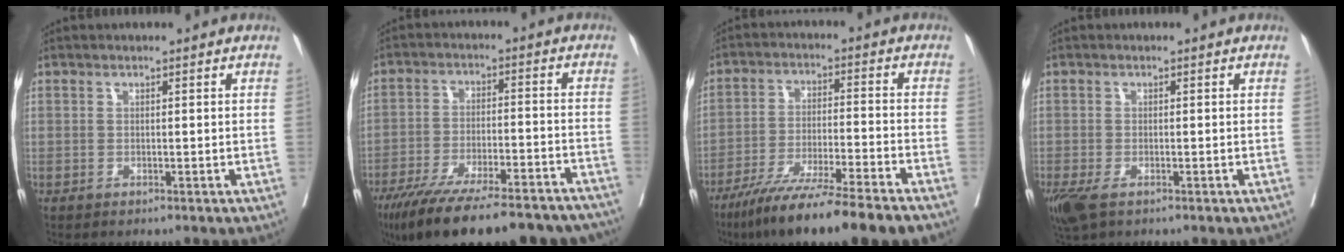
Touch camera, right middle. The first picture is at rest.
{"total": 24.7, "force": [-20.6, 5.0, 12.7], "torque": [-0.163, -0.022, -0.289]}
{"total": 14.6, "force": [-11.3, -0.8, 9.1], "torque": [-0.151, -0.045, -0.186]}
{"total": 4.9, "force": [-2.9, 2.1, 3.3], "torque": [-0.075, -0.016, -0.051]}